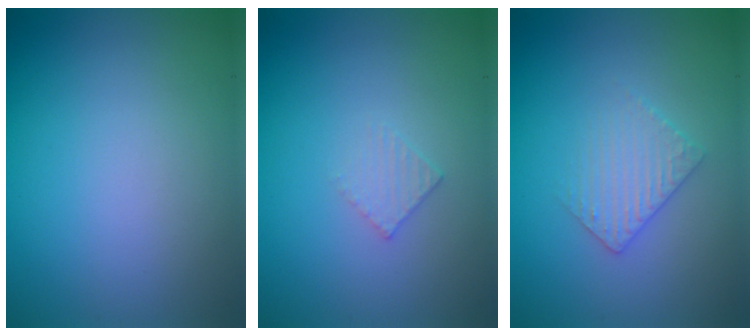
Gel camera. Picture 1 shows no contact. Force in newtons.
{"total": 1.1, "press": 1.1, "slide": 0.0}
{"total": 2.2, "press": 2.2, "slide": 0.5}